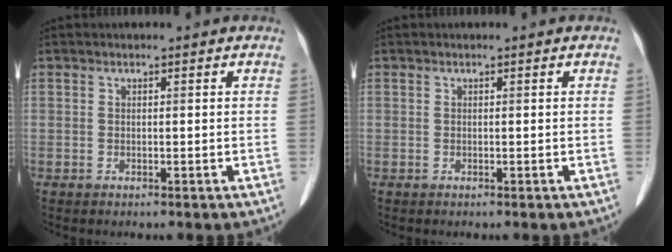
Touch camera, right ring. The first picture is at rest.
{"total": 0.0}